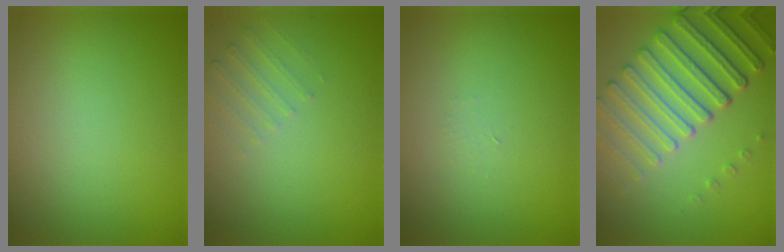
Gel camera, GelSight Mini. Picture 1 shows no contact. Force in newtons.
{"total": 1.6, "press": 1.6, "slide": 0.4}
{"total": 0.7, "press": 0.7, "slide": 0.1}
{"total": 5.9, "press": 5.3, "slide": 2.6}